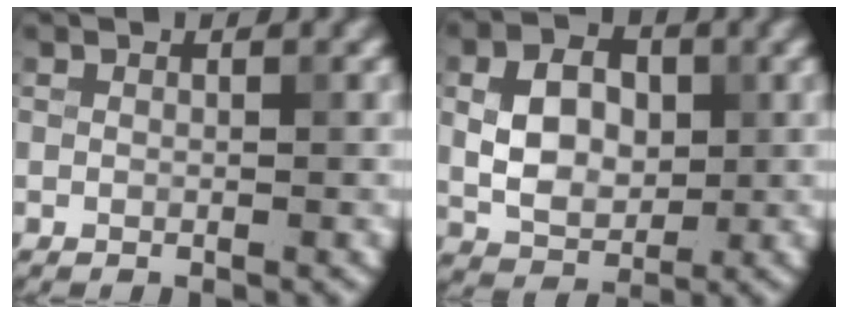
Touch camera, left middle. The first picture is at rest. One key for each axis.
{"total": 5.2, "fx": 0.3, "fy": 3.7, "fz": 3.6, "tx": -0.065, "ty": 0.000, "tz": 0.004}